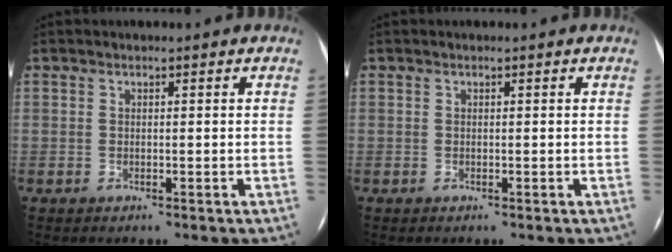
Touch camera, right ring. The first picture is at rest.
{"total": 0.0}